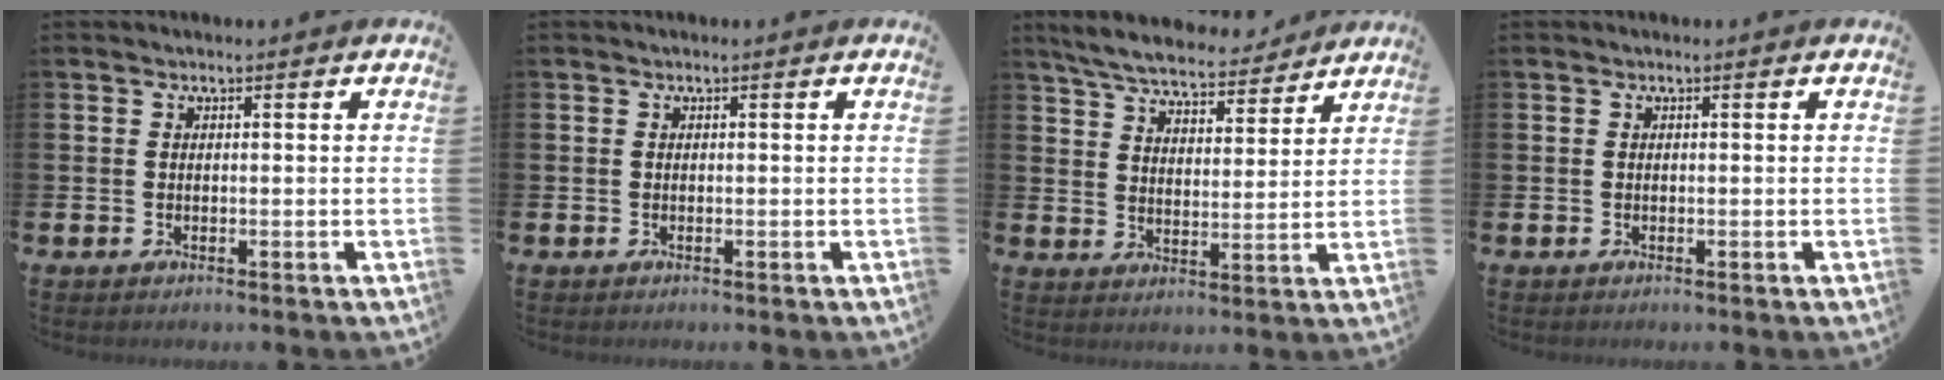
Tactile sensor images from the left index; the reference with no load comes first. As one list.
[{"total": 0.0}, {"total": 6.9, "force": [6.6, 1.1, 1.8], "torque": [-0.060, -0.037, 0.115]}, {"total": 0.0}]